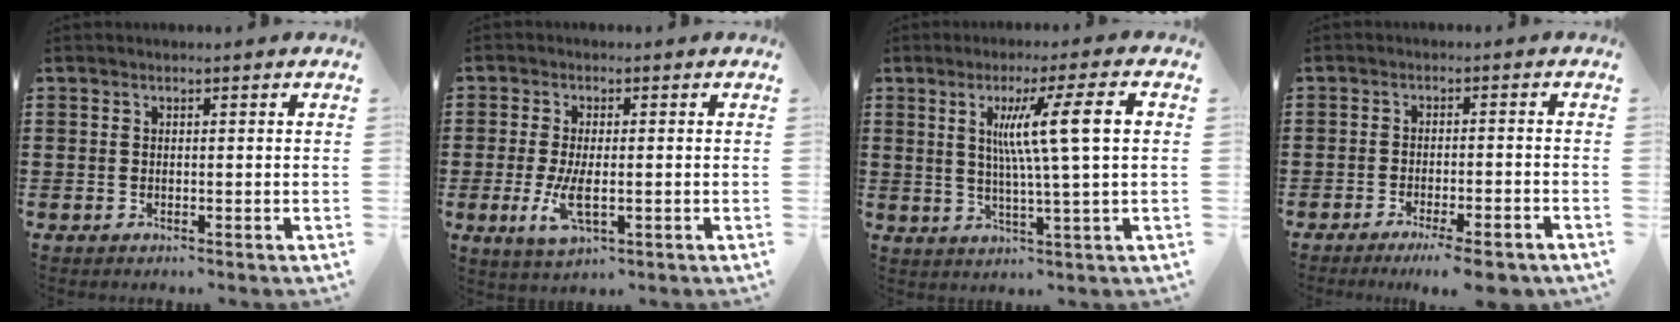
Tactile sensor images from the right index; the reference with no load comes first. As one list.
[{"total": 5.3, "force": [-1.0, 2.0, 4.8], "torque": [-0.109, -0.009, -0.023]}, {"total": 10.0, "force": [1.9, 0.0, 9.8], "torque": [-0.186, 0.004, 0.023]}, {"total": 4.2, "force": [-3.4, 0.0, 2.5], "torque": [-0.039, -0.008, -0.063]}]